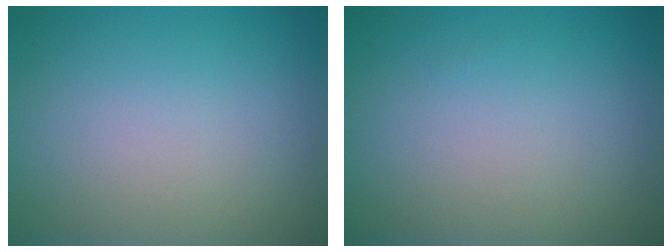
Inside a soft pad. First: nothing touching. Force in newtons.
{"total": 0.0}